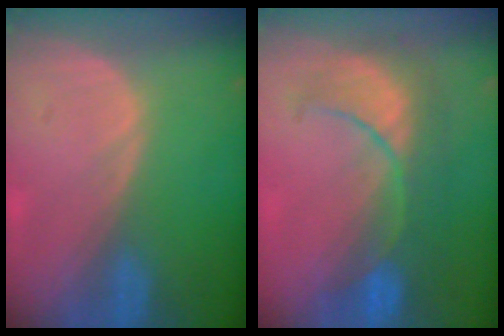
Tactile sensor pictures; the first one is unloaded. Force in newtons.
{"total": 8.7, "press": 8.4, "slide": 2.1}